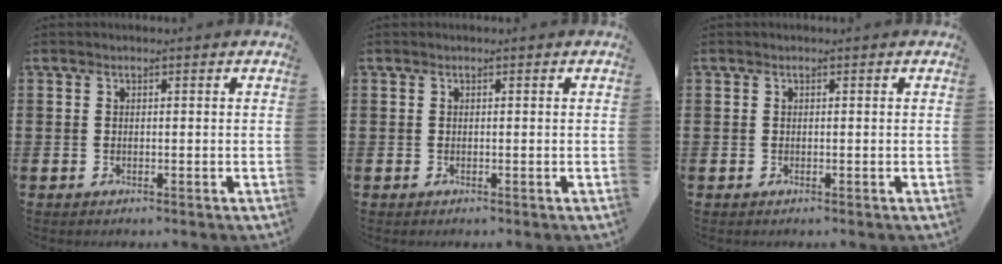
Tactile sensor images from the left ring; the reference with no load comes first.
{"total": 0.0}
{"total": 0.0}